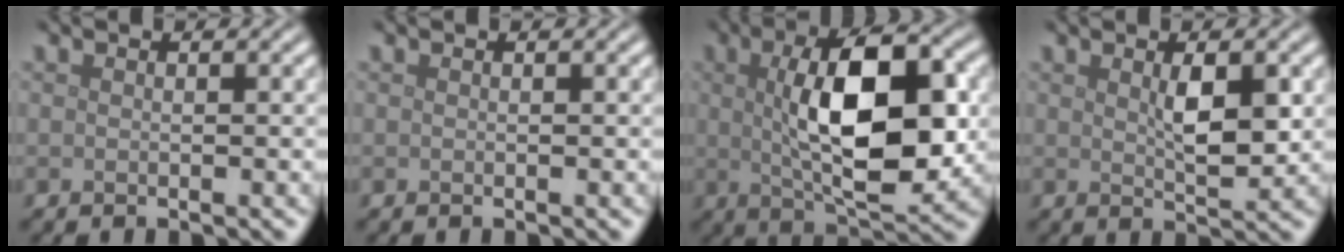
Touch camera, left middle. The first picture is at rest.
{"total": 0.0}
{"total": 10.5, "force": [1.0, 4.3, 9.5], "torque": [-0.146, 0.007, 0.018]}
{"total": 3.1, "force": [0.8, 1.0, 2.8], "torque": [-0.051, -0.005, 0.016]}